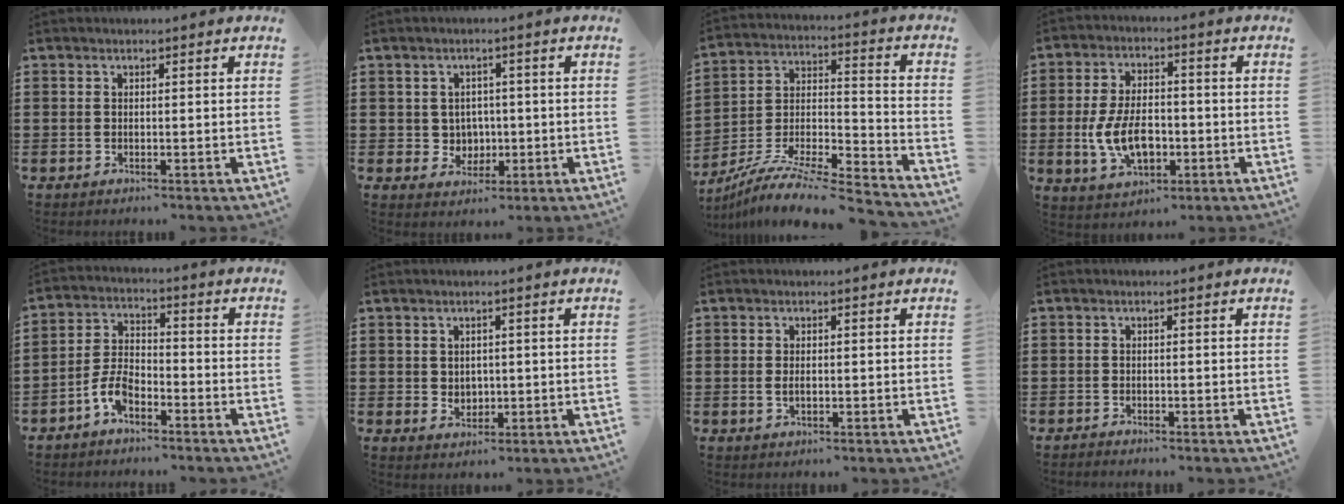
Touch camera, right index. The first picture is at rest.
{"total": 3.3, "force": [0.2, 3.2, 0.7], "torque": [-0.028, 0.010, 0.001]}
{"total": 9.3, "force": [-8.5, 0.9, 3.8], "torque": [-0.070, 0.004, -0.171]}
{"total": 8.6, "force": [-1.9, 5.0, 6.8], "torque": [-0.142, 0.000, -0.039]}
{"total": 5.7, "force": [-3.4, 3.0, 3.5], "torque": [-0.096, 0.004, -0.073]}
{"total": 1.9, "force": [0.2, 1.7, 0.7], "torque": [-0.020, 0.007, 0.003]}
{"total": 1.3, "force": [-0.1, 0.6, 1.2], "torque": [-0.023, 0.004, -0.003]}
{"total": 1.0, "force": [-1.0, -0.1, -0.2], "torque": [0.002, 0.000, -0.021]}